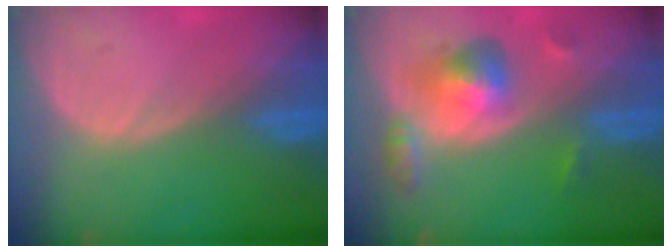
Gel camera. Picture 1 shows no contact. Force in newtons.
{"total": 6.3, "press": 5.7, "slide": 2.6}